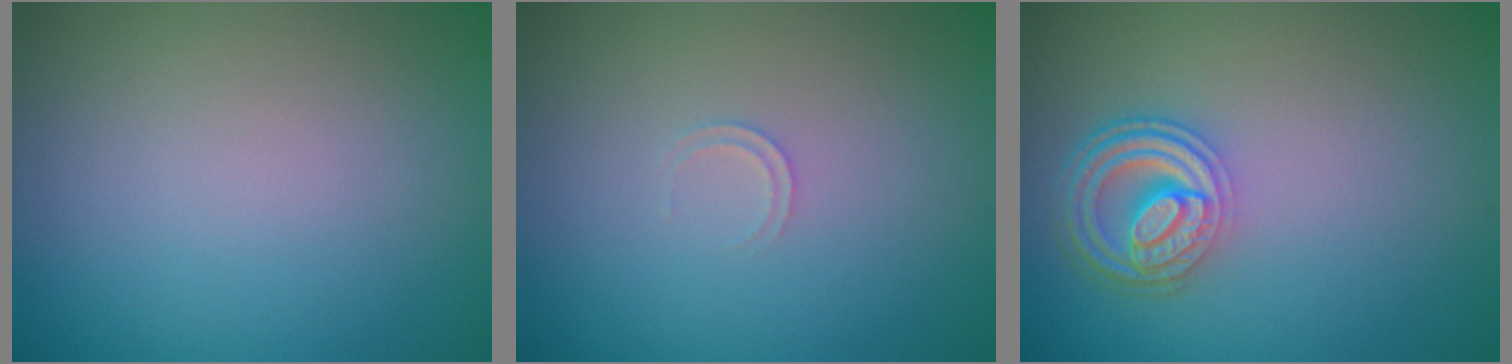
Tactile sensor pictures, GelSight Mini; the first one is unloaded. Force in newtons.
{"total": 0.7, "press": 0.7, "slide": 0.1}
{"total": 4.5, "press": 3.5, "slide": 2.7}